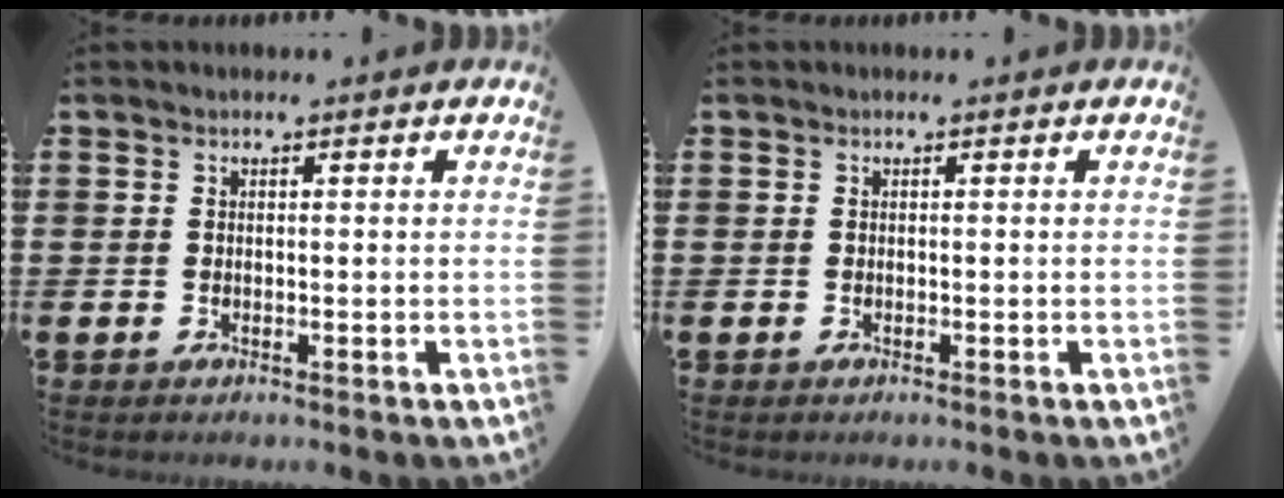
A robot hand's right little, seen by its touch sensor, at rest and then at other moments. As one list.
[{"total": 0.0}]